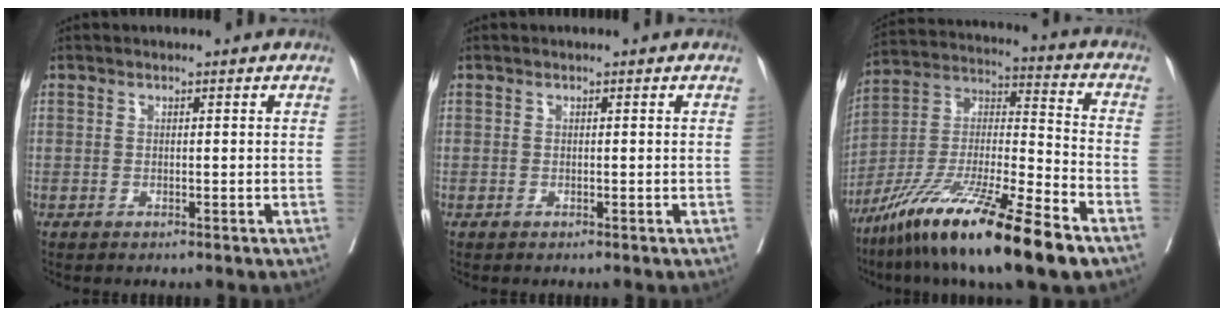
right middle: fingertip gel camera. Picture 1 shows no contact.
{"total": 0.0}
{"total": 21.6, "force": [-14.1, 1.7, 16.3], "torque": [-0.300, -0.041, -0.252]}